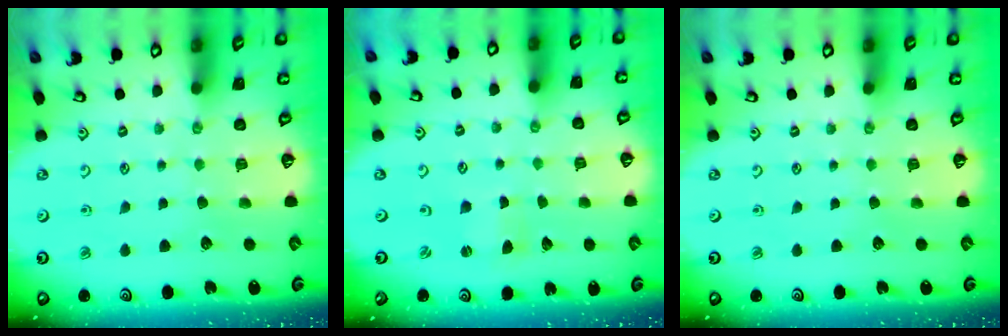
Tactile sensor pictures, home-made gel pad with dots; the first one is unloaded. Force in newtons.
{"total": 0.0}
{"total": 0.0}